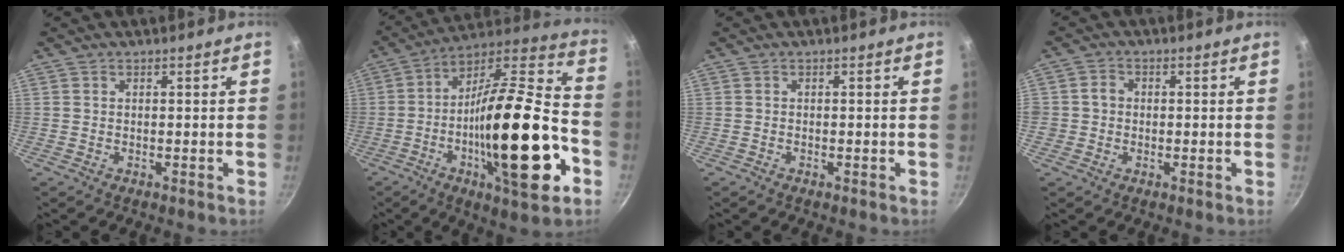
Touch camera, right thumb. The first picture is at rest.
{"total": 29.4, "force": [-8.2, 9.3, 26.6], "torque": [-0.406, 0.026, -0.139]}
{"total": 0.0}
{"total": 2.7, "force": [-0.3, 2.5, 1.0], "torque": [-0.004, 0.009, -0.009]}